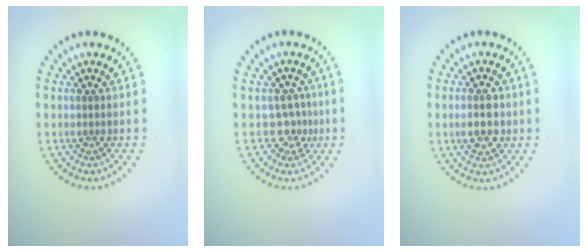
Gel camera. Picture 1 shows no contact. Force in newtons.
{"total": 2.2, "press": 1.6, "slide": 1.6}
{"total": 2.9, "press": 2.9, "slide": 0.0}